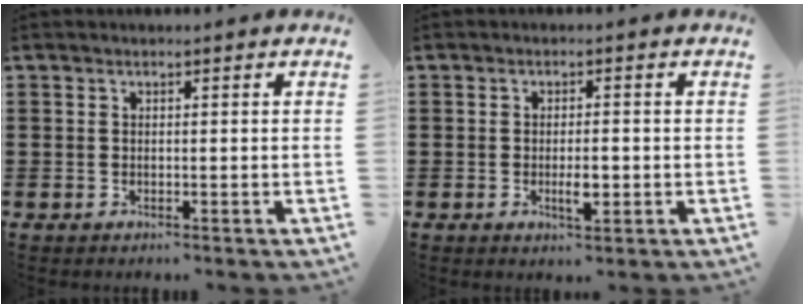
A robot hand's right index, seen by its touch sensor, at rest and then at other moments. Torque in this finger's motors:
{"motor_torque": [-0.08, 0.03, 0.22, 0.02]}